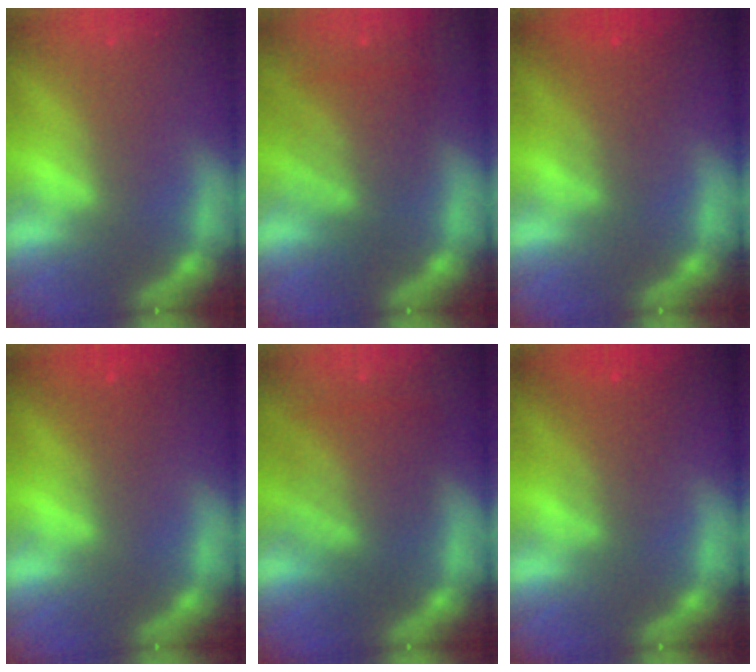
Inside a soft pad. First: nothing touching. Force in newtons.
{"total": 5.5}
{"total": 3.0}
{"total": 1.5}
{"total": 7.6}
{"total": 3.0}